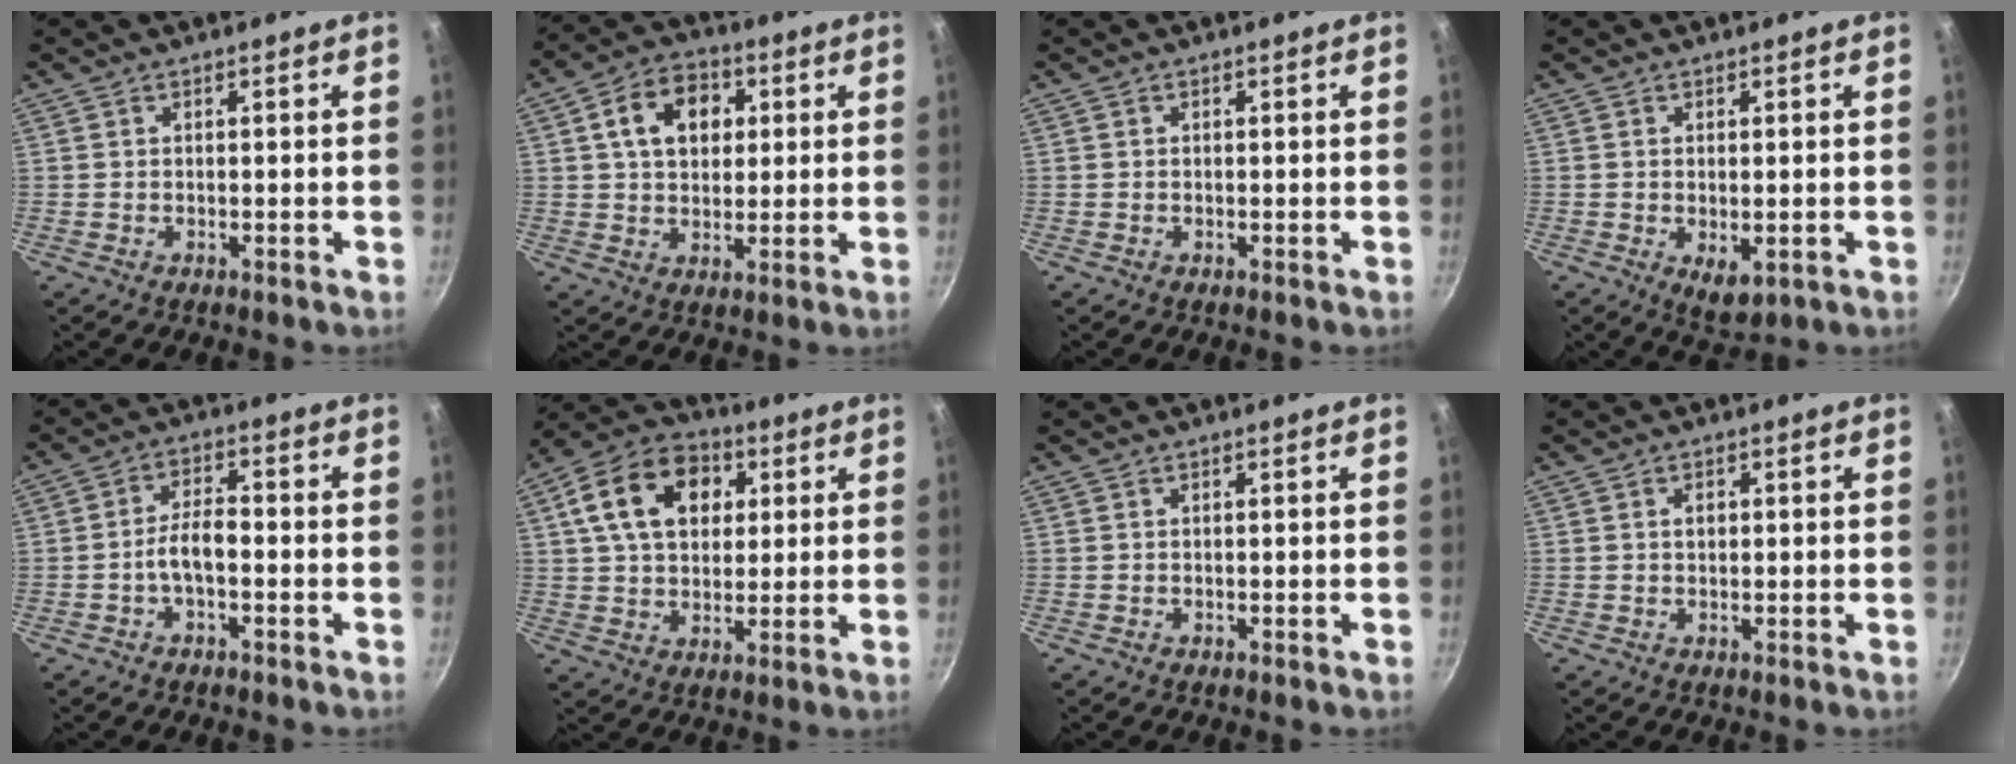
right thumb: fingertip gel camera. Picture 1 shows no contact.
{"total": 11.1, "force": [2.9, 8.2, 7.0], "torque": [-0.088, 0.009, 0.038]}
{"total": 0.0}
{"total": 4.6, "force": [-0.9, 2.4, 3.8], "torque": [-0.054, -0.015, -0.006]}
{"total": 5.2, "force": [-1.7, 2.3, 4.3], "torque": [-0.074, 0.029, -0.037]}
{"total": 16.3, "force": [4.8, 11.5, 10.4], "torque": [-0.156, 0.013, 0.067]}
{"total": 0.0}
{"total": 1.7, "force": [0.3, 1.2, 1.1], "torque": [-0.011, 0.003, 0.005]}